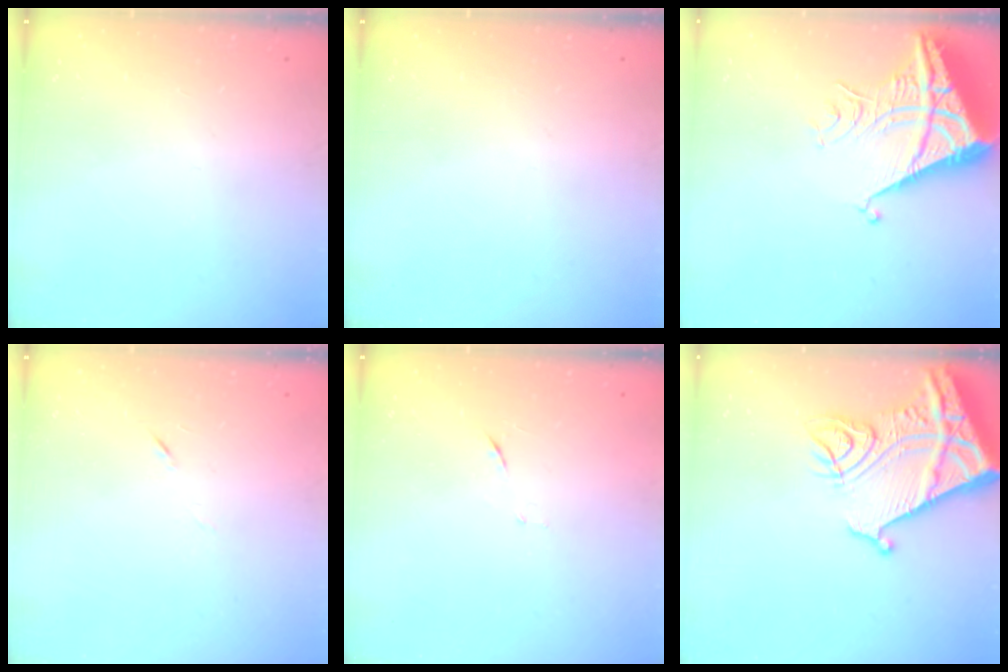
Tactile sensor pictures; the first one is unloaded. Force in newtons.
{"total": 0.0}
{"total": 7.8, "press": 7.8, "slide": 0.7}
{"total": 3.8, "press": 3.7, "slide": 1.1}
{"total": 6.7, "press": 6.6, "slide": 0.6}
{"total": 18.7, "press": 18.6, "slide": 2.1}